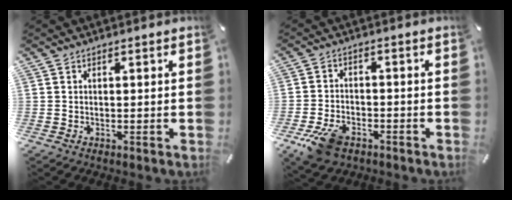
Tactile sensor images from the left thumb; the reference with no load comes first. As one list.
[{"total": 8.3, "force": [-4.6, 5.1, 4.7], "torque": [-0.099, 0.019, -0.083]}]